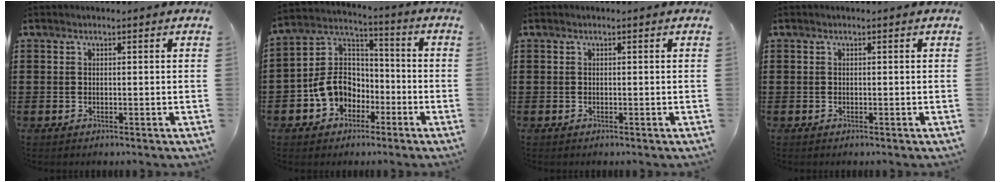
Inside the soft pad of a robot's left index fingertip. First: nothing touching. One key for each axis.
{"total": 9.1, "fx": -3.7, "fy": 7.4, "fz": 3.9, "tx": -0.112, "ty": 0.021, "tz": -0.075}
{"total": 0.0}
{"total": 0.0}